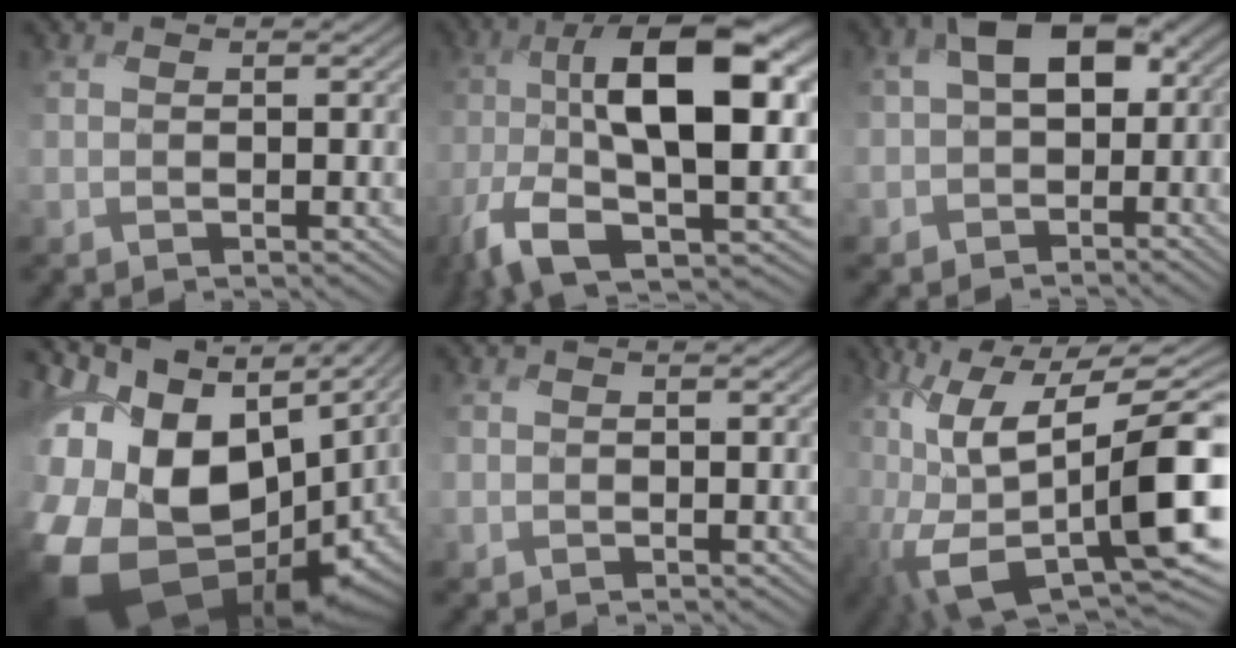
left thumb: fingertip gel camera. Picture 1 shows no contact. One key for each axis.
{"total": 15.1, "fx": -3.2, "fy": 5.6, "fz": 13.7, "tx": -0.255, "ty": -0.002, "tz": -0.069}
{"total": 9.0, "fx": -0.9, "fy": 6.9, "fz": 5.6, "tx": -0.109, "ty": -0.023, "tz": -0.028}
{"total": 19.3, "fx": -3.3, "fy": 13.5, "fz": 13.4, "tx": -0.290, "ty": -0.036, "tz": -0.029}
{"total": 0.6, "fx": -0.3, "fy": 0.5, "fz": 0.0, "tx": 0.000, "ty": -0.001, "tz": -0.008}
{"total": 15.3, "fx": -2.2, "fy": 8.6, "fz": 12.5, "tx": -0.218, "ty": -0.041, "tz": -0.026}